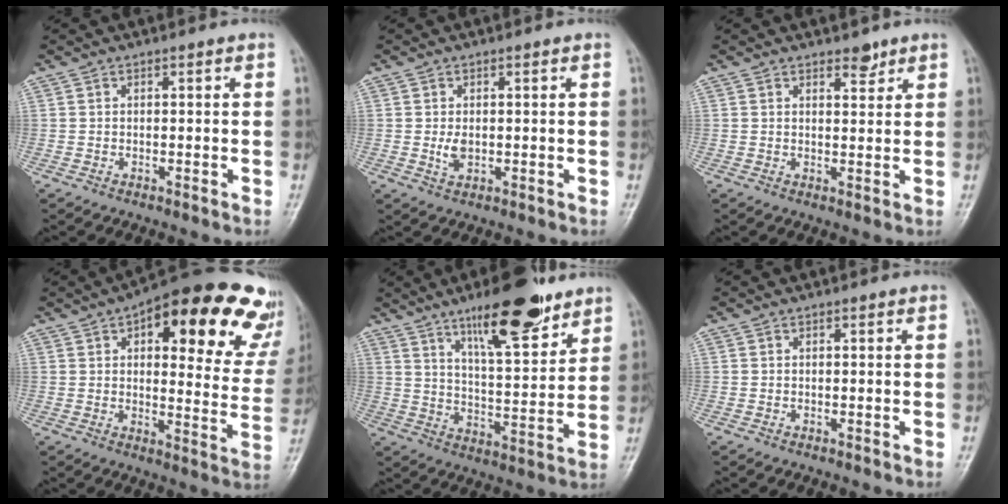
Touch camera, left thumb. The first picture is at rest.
{"total": 2.5, "force": [0.0, 1.6, 1.9], "torque": [-0.034, -0.006, 0.004]}
{"total": 2.5, "force": [2.0, 1.1, 1.1], "torque": [-0.003, -0.014, 0.029]}
{"total": 26.2, "force": [14.8, 10.6, 18.9], "torque": [-0.205, -0.028, 0.176]}
{"total": 16.1, "force": [10.7, 4.6, 11.2], "torque": [-0.147, -0.061, 0.175]}
{"total": 0.0}